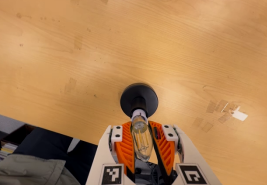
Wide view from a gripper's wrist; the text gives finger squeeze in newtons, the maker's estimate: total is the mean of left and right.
{"total": 20.5, "left": 20.0, "right": 21.0}